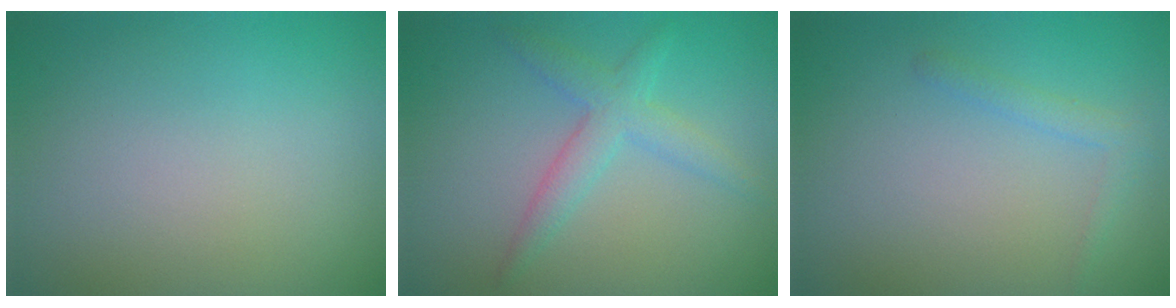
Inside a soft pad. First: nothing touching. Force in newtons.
{"total": 2.9, "press": 2.9, "slide": 0.1}
{"total": 1.4, "press": 1.4, "slide": 0.1}